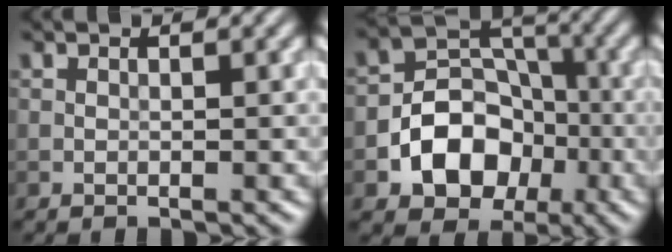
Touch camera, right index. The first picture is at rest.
{"total": 7.2, "force": [-2.6, 5.5, 3.9], "torque": [-0.047, -0.001, -0.046]}